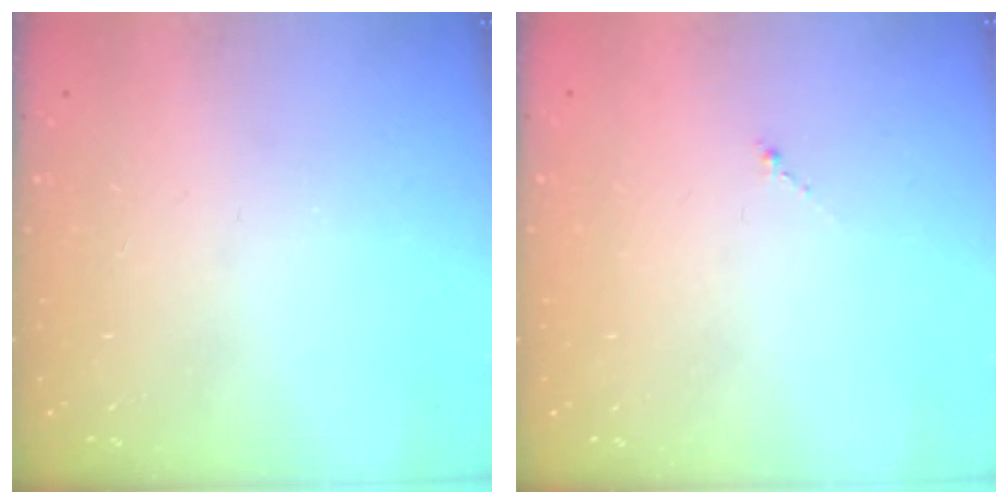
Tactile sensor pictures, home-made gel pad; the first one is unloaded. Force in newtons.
{"total": 0.0}